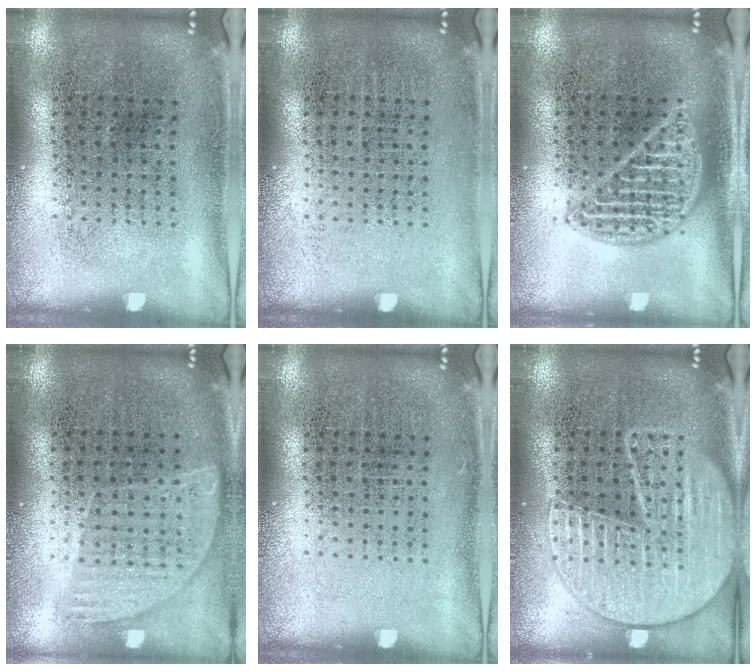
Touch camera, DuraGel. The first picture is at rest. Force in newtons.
{"total": 0.0}
{"total": 2.1, "press": 2.0, "slide": 0.2}
{"total": 0.9, "press": 0.8, "slide": 0.3}
{"total": 0.0}
{"total": 3.6, "press": 3.6, "slide": 0.3}